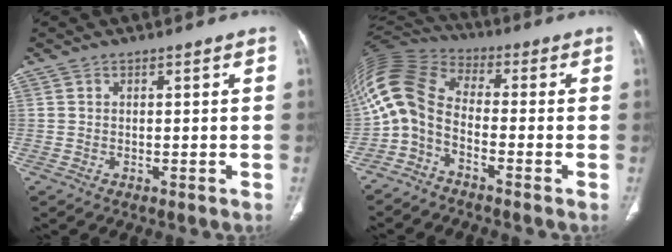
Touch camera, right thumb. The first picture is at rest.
{"total": 11.1, "force": [-3.6, 6.3, 8.5], "torque": [-0.177, 0.068, -0.086]}